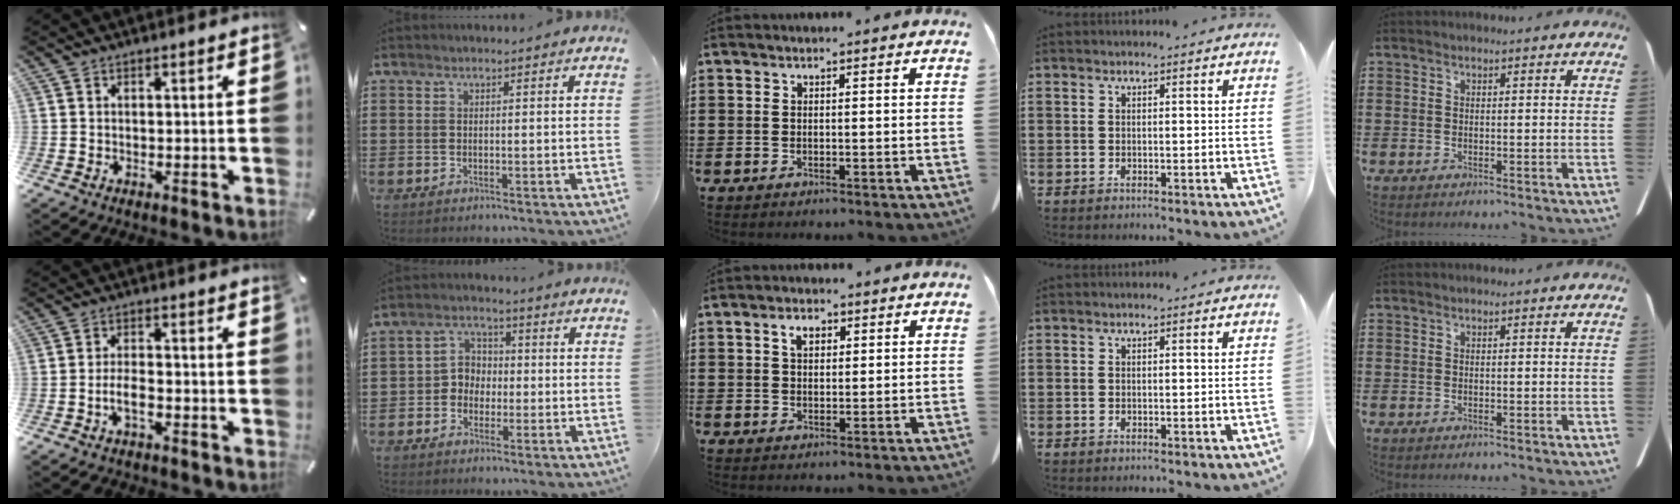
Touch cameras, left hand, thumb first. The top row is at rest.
{"thumb": {"total": 4.6, "force": [-2.4, 2.2, 3.3], "torque": [-0.059, 0.015, -0.043]}, "index": {"total": 4.2, "force": [-1.2, 3.8, 1.4], "torque": [-0.041, 0.013, -0.029]}, "middle": {"total": 2.9, "force": [1.4, 1.7, 1.9], "torque": [-0.027, 0.001, 0.021]}}